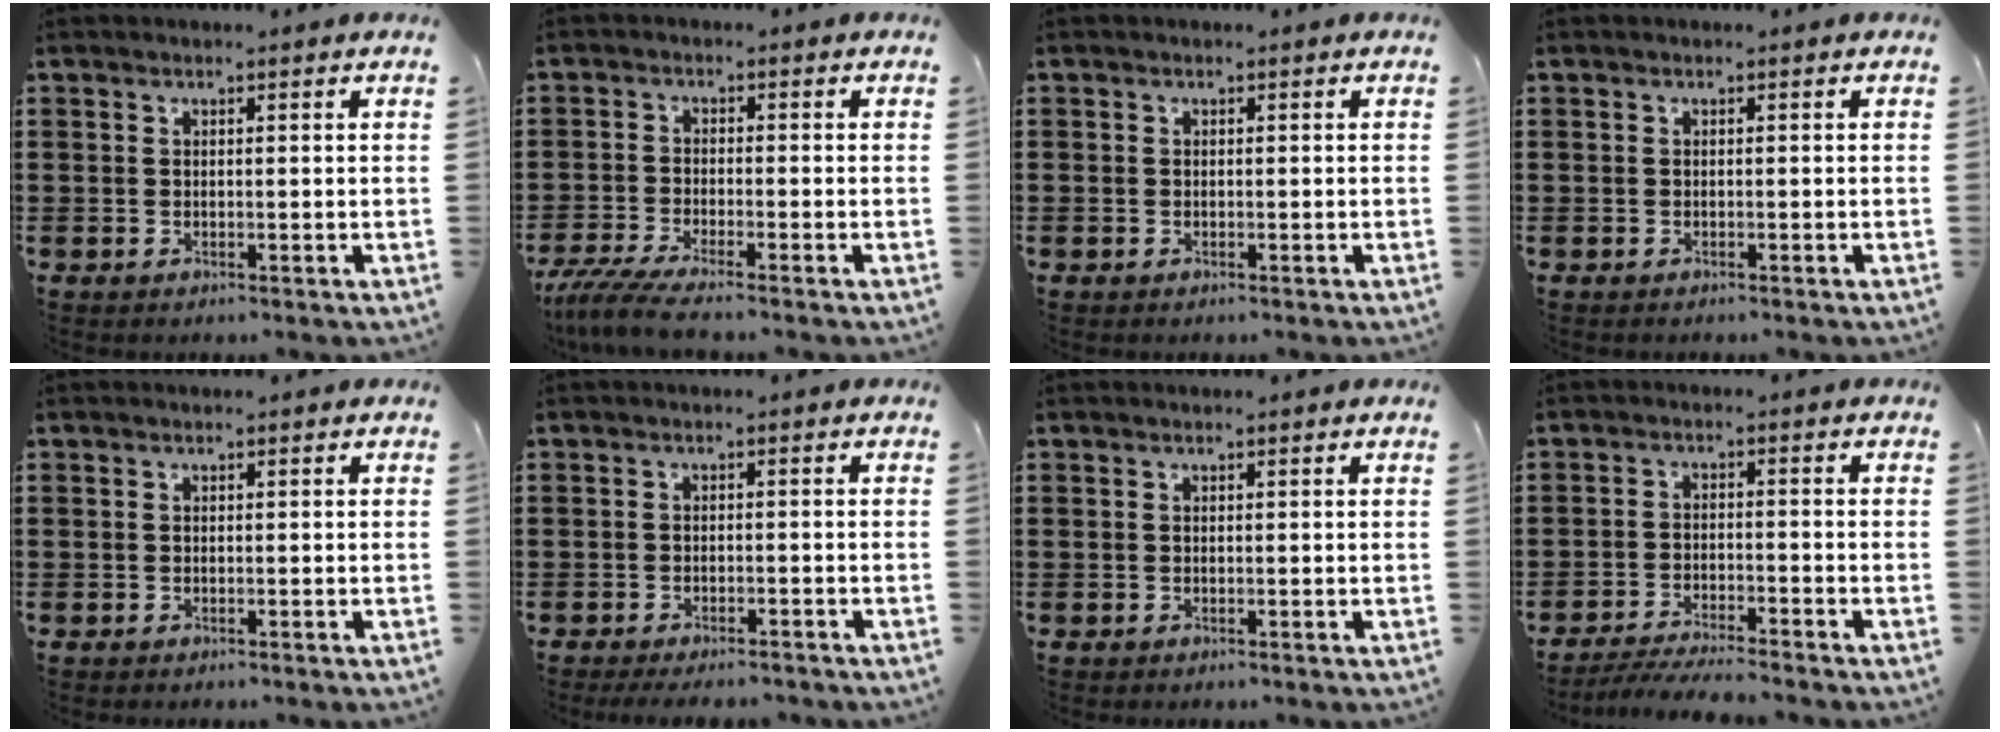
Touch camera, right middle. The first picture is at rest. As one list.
[{"total": 4.0, "force": [-3.4, -0.4, 2.0], "torque": [-0.058, -0.021, -0.070]}, {"total": 0.0}, {"total": 0.0}, {"total": 0.0}, {"total": 1.9, "force": [-1.8, 0.0, 0.5], "torque": [-0.013, -0.004, -0.033]}, {"total": 0.0}, {"total": 4.3, "force": [-4.1, -0.1, 1.2], "torque": [-0.028, -0.008, -0.083]}]